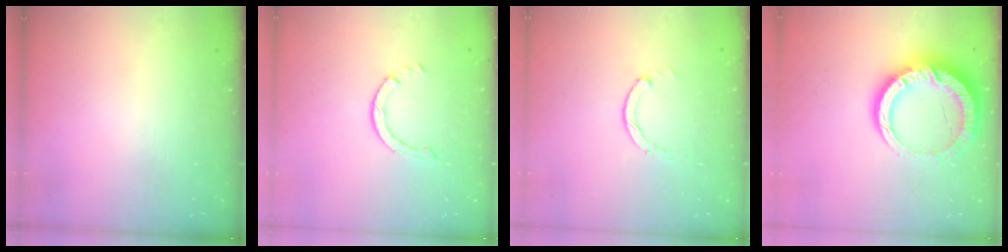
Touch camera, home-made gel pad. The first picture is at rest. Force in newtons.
{"total": 2.5, "press": 2.5, "slide": 0.3}
{"total": 1.3, "press": 1.2, "slide": 0.2}
{"total": 14.3, "press": 14.3, "slide": 1.4}